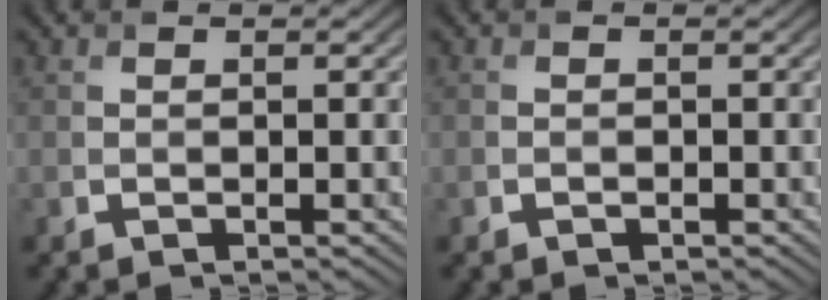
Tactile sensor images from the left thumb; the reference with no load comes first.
{"total": 0.6, "force": [-0.5, 0.3, 0.1], "torque": [0.000, -0.003, -0.010]}